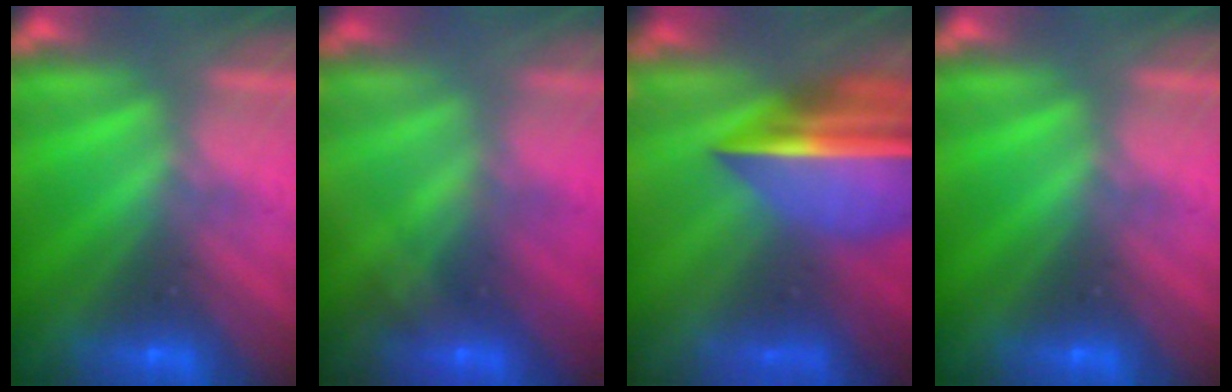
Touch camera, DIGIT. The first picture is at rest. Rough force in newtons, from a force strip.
{"total": 1.8}
{"total": 6.9}
{"total": 0.0}